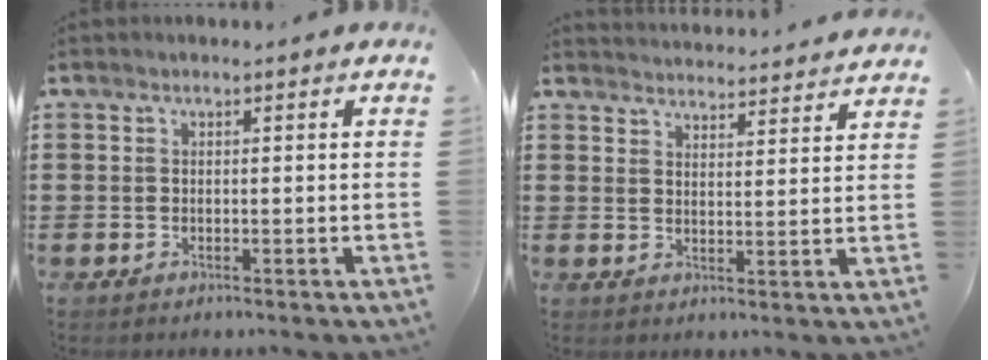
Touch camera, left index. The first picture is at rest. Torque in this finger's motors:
{"motor_torque": [-0.02, -0.01, 0.07, 0.01]}